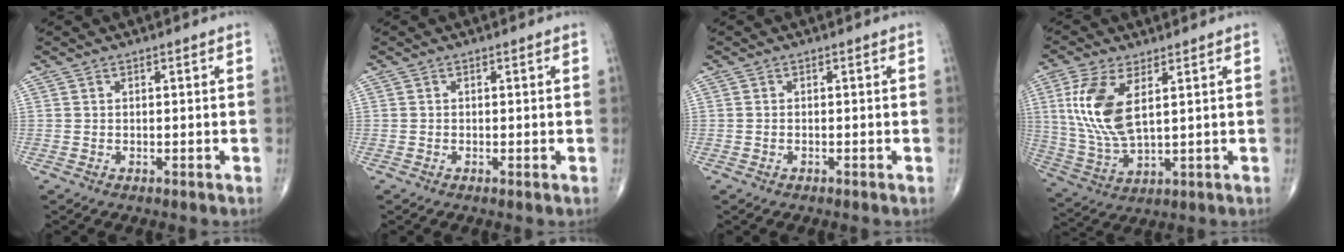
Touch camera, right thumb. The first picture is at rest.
{"total": 0.0}
{"total": 0.0}
{"total": 12.4, "force": [3.6, 5.3, 10.6], "torque": [-0.236, -0.013, 0.082]}